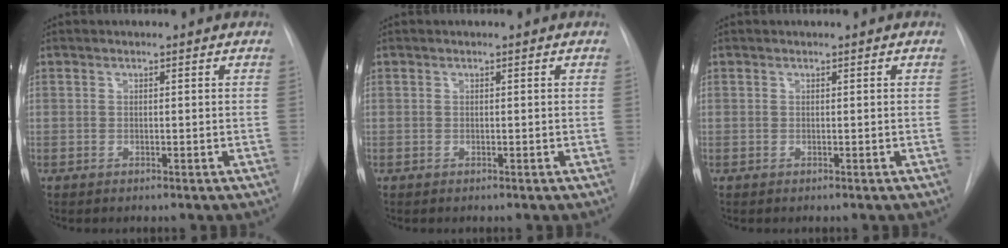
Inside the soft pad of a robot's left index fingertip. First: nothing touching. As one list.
[{"total": 0.0}, {"total": 0.0}]